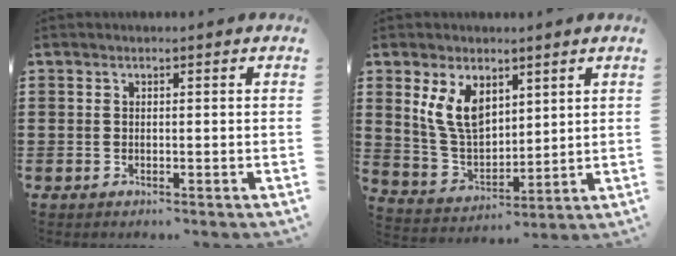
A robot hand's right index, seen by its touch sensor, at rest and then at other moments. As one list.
[{"total": 8.5, "force": [3.8, 5.1, 5.7], "torque": [-0.148, 0.001, 0.067]}]